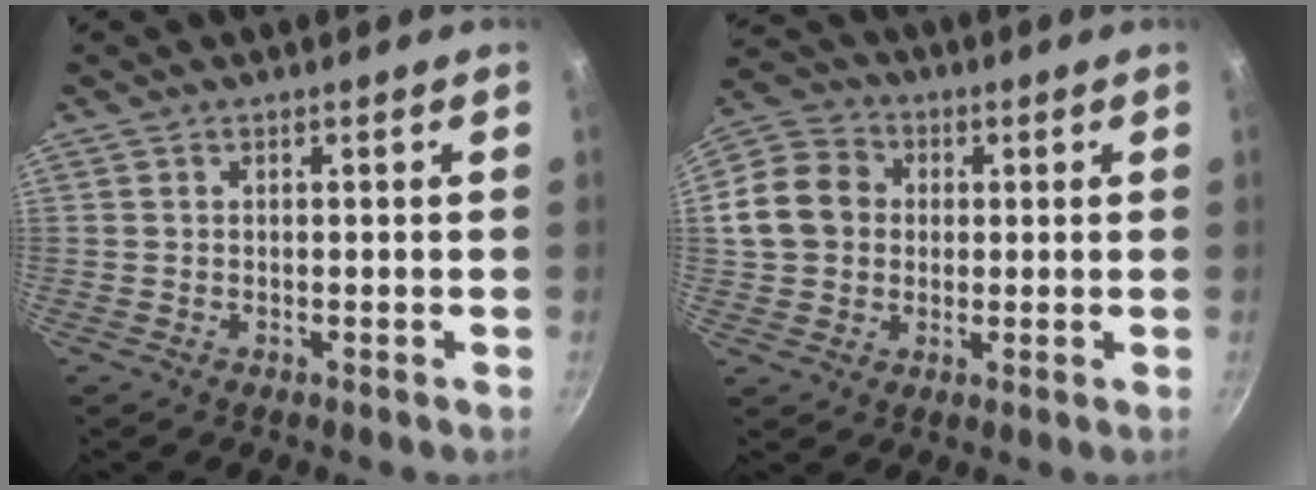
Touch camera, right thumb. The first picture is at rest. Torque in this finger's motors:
{"motor_torque": [0.19, 0.19, 0.42, -0.38, 0.27]}